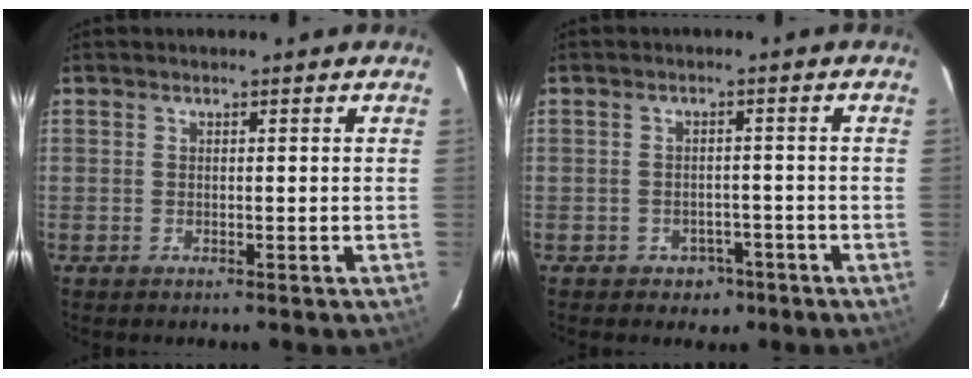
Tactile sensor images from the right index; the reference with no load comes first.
{"total": 4.2, "force": [-2.5, 3.3, 0.6], "torque": [-0.018, 0.018, -0.023]}